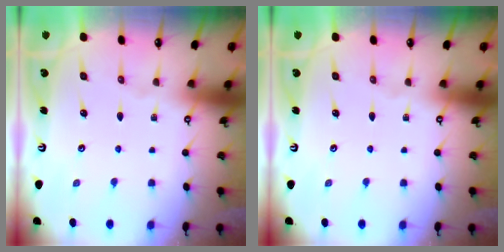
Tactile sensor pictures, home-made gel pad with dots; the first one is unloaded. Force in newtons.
{"total": 0.0}